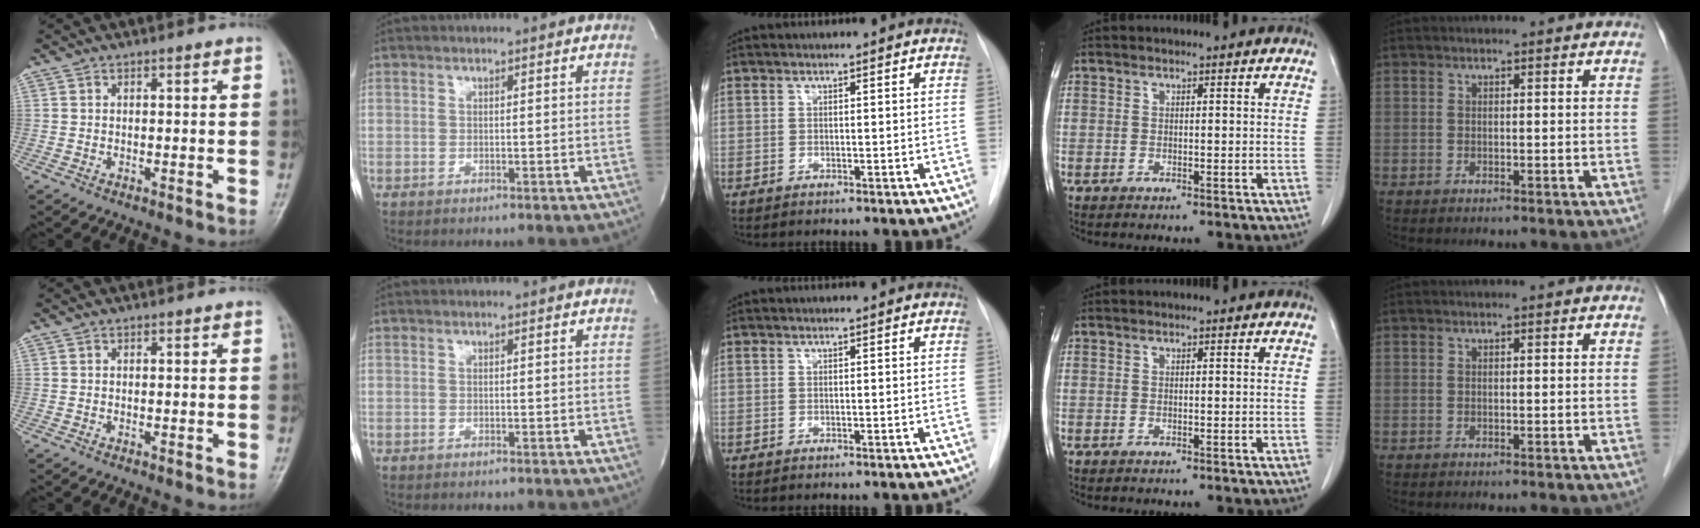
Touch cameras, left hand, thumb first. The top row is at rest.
{}